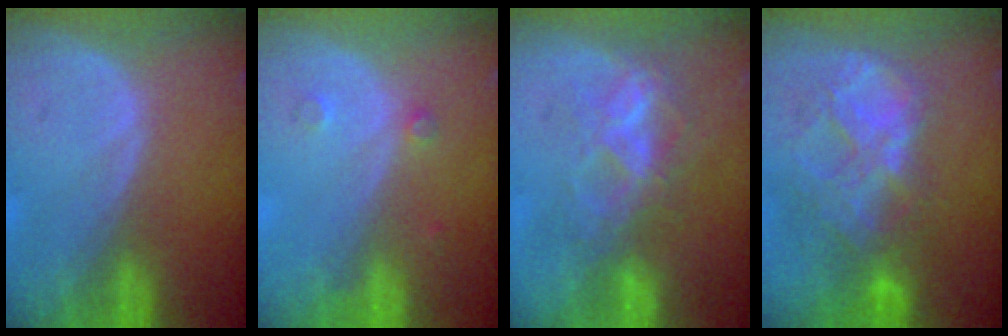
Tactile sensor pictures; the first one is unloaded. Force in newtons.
{"total": 1.5, "press": 1.5, "slide": 0.1}
{"total": 6.9, "press": 6.0, "slide": 3.3}
{"total": 9.0, "press": 7.7, "slide": 4.7}